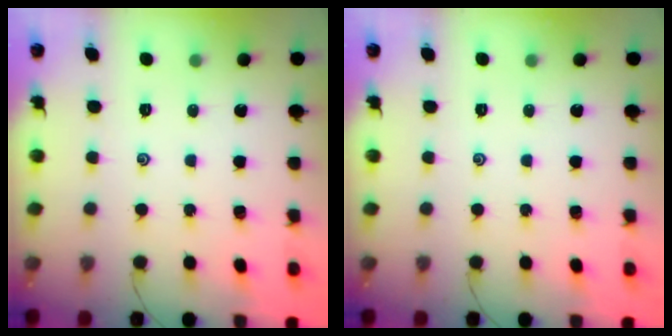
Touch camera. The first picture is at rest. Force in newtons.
{"total": 0.0}